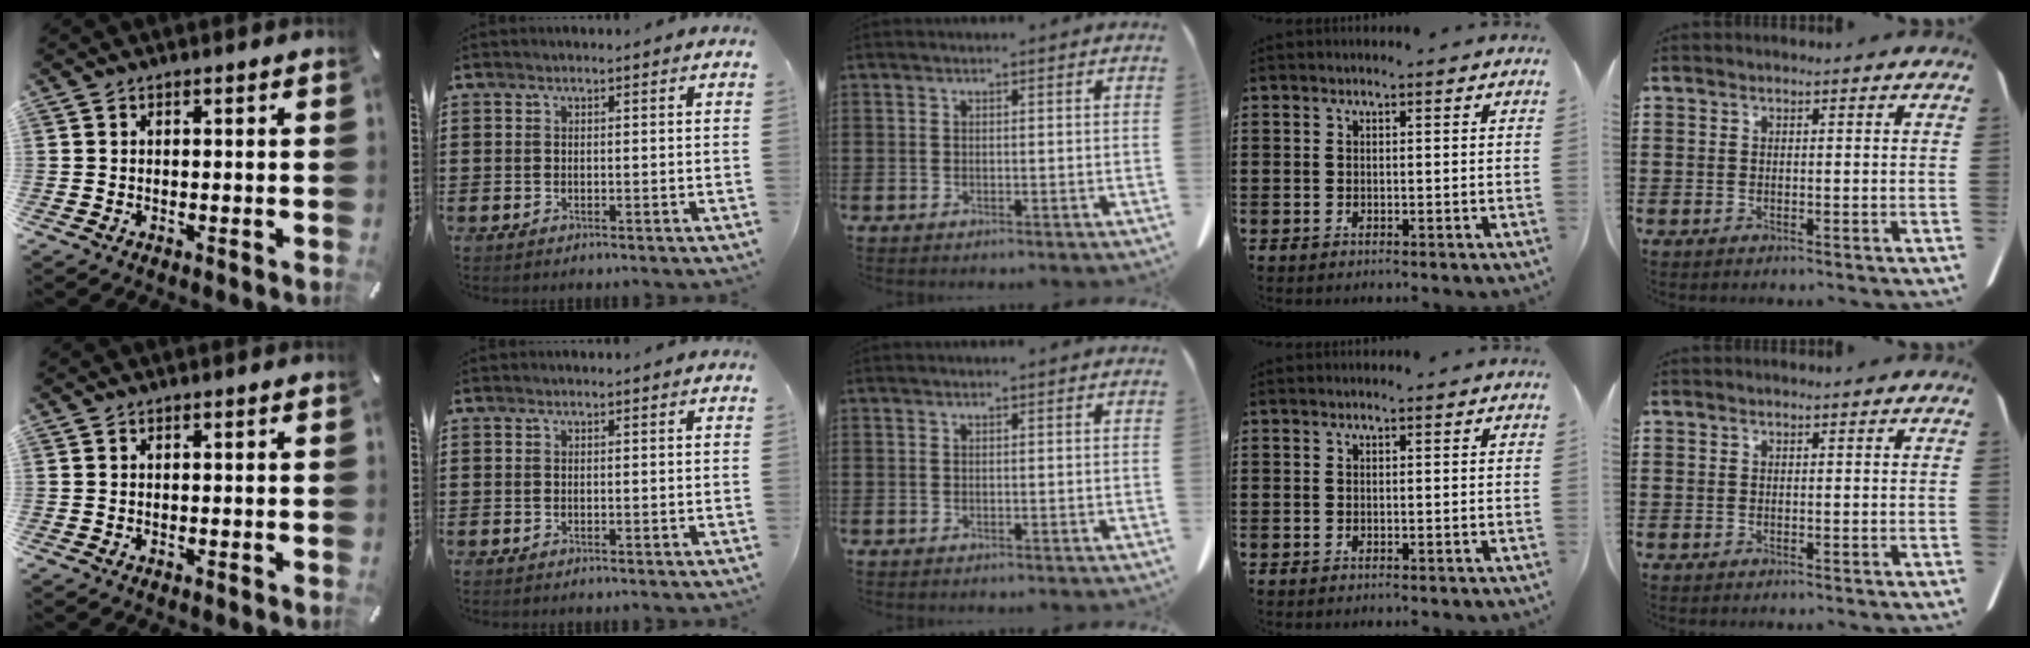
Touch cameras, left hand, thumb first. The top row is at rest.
{}